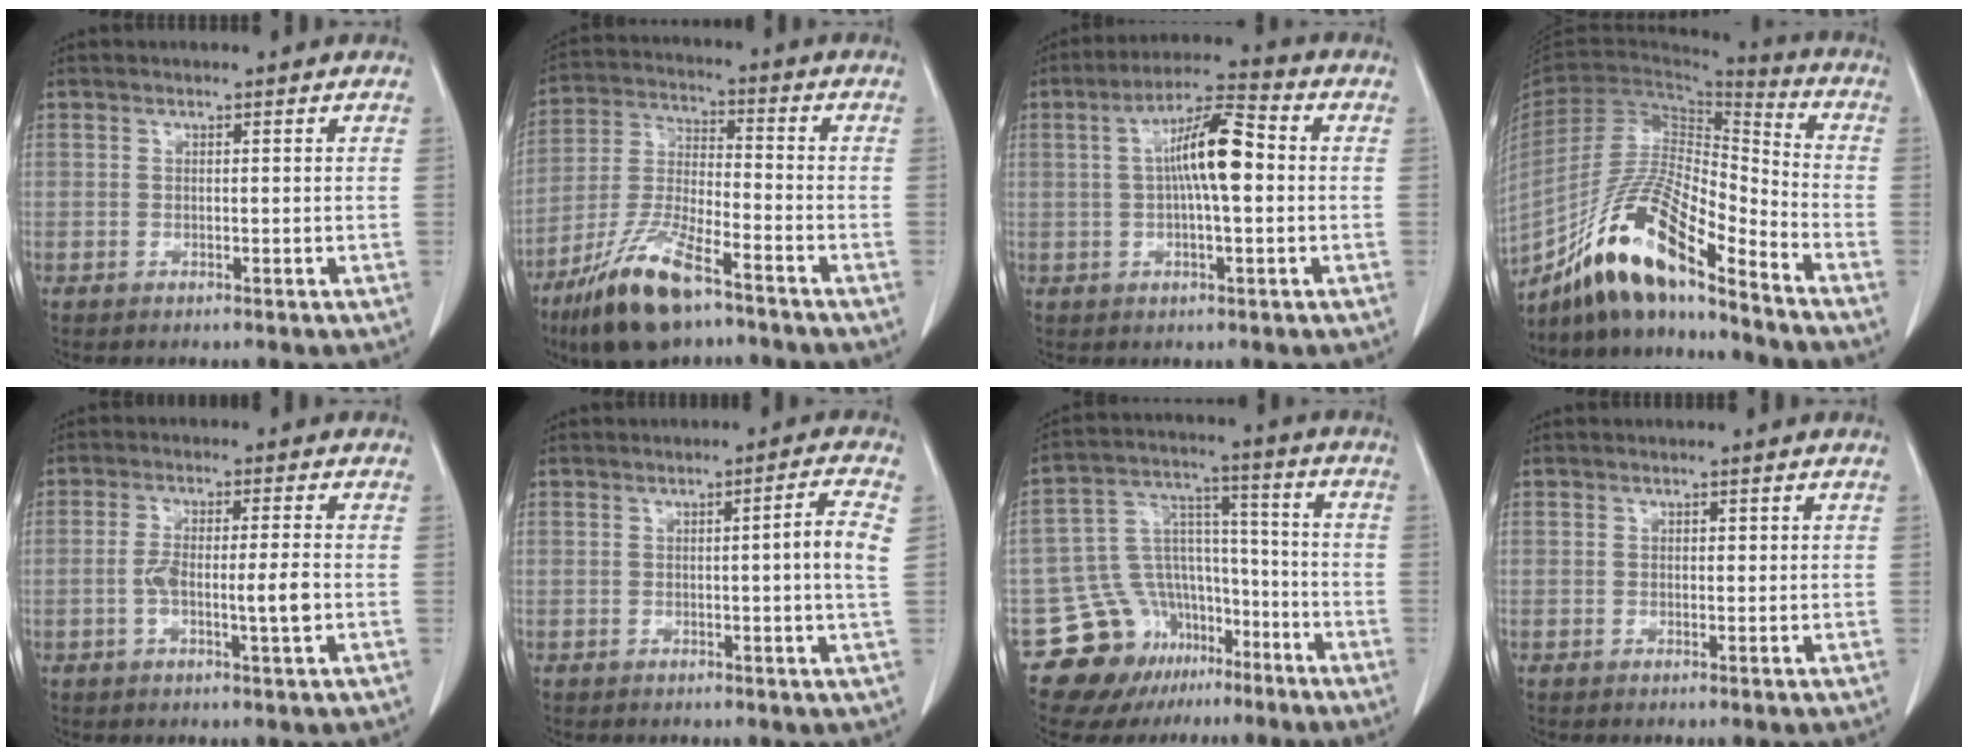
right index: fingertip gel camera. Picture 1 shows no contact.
{"total": 13.8, "force": [-9.1, 3.3, 9.9], "torque": [-0.208, -0.023, -0.166]}
{"total": 9.4, "force": [0.6, 1.7, 9.2], "torque": [-0.170, 0.021, 0.004]}
{"total": 17.5, "force": [-12.9, 2.5, 11.5], "torque": [-0.223, -0.008, -0.236]}
{"total": 6.0, "force": [-1.3, 0.5, 5.8], "torque": [-0.110, 0.001, -0.021]}
{"total": 4.7, "force": [0.3, -0.8, 4.6], "torque": [-0.067, 0.000, 0.003]}
{"total": 14.8, "force": [-8.9, 11.0, 4.3], "torque": [-0.073, 0.082, -0.130]}
{"total": 0.6, "force": [0.2, 0.4, 0.4], "torque": [-0.004, 0.001, 0.001]}